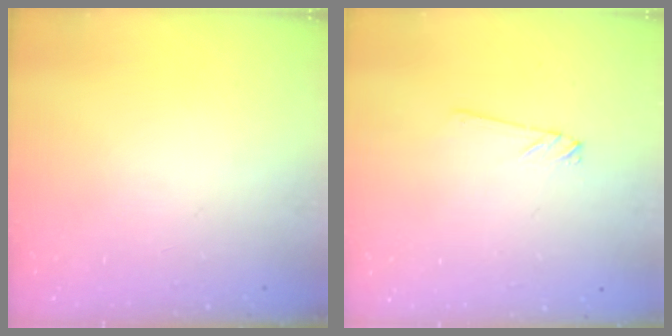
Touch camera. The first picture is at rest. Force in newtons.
{"total": 0.8, "press": 0.8, "slide": 0.1}